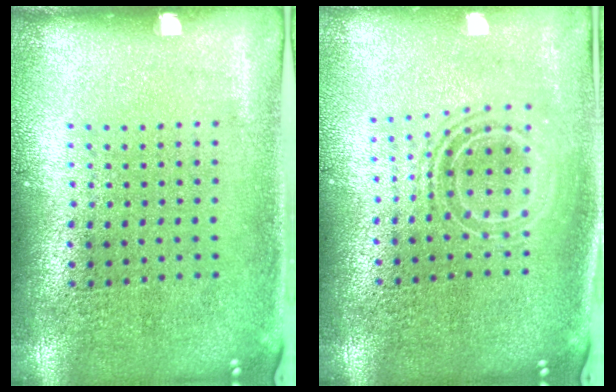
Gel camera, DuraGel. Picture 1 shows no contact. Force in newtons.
{"total": 1.7, "press": 1.3, "slide": 1.0}